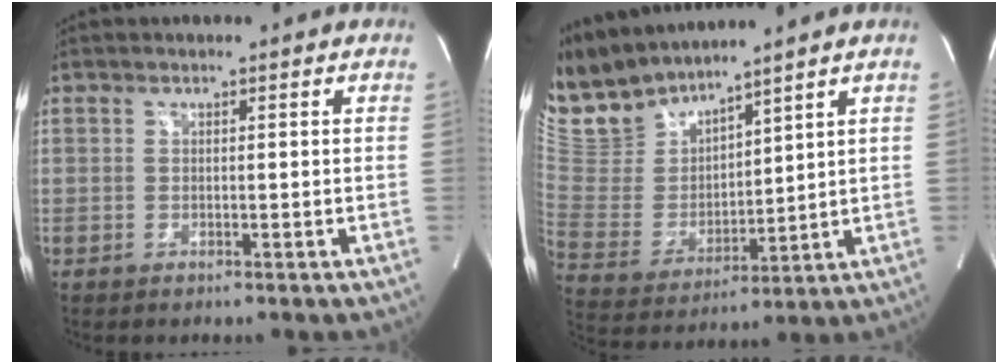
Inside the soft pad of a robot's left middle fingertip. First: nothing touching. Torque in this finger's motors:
{"motor_torque": [0.52, -0.56, 0.04, 0.03]}